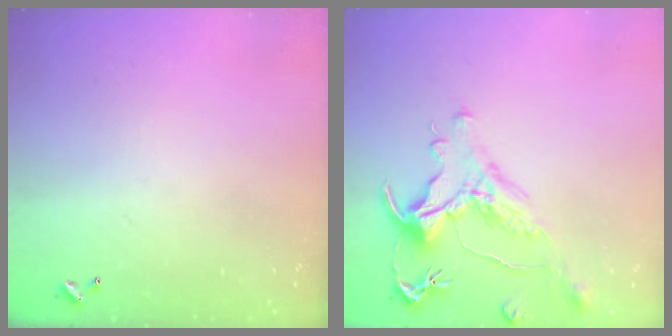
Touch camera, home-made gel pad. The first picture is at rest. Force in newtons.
{"total": 1.5, "press": 0.7, "slide": 1.3}